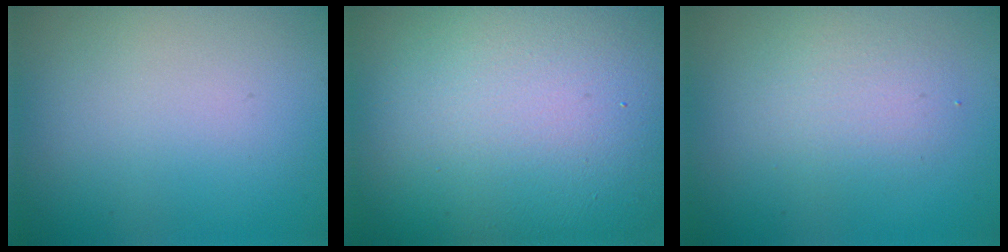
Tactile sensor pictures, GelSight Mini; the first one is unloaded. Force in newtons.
{"total": 22.1, "press": 22.1, "slide": 1.2}
{"total": 2.5, "press": 2.5, "slide": 0.2}